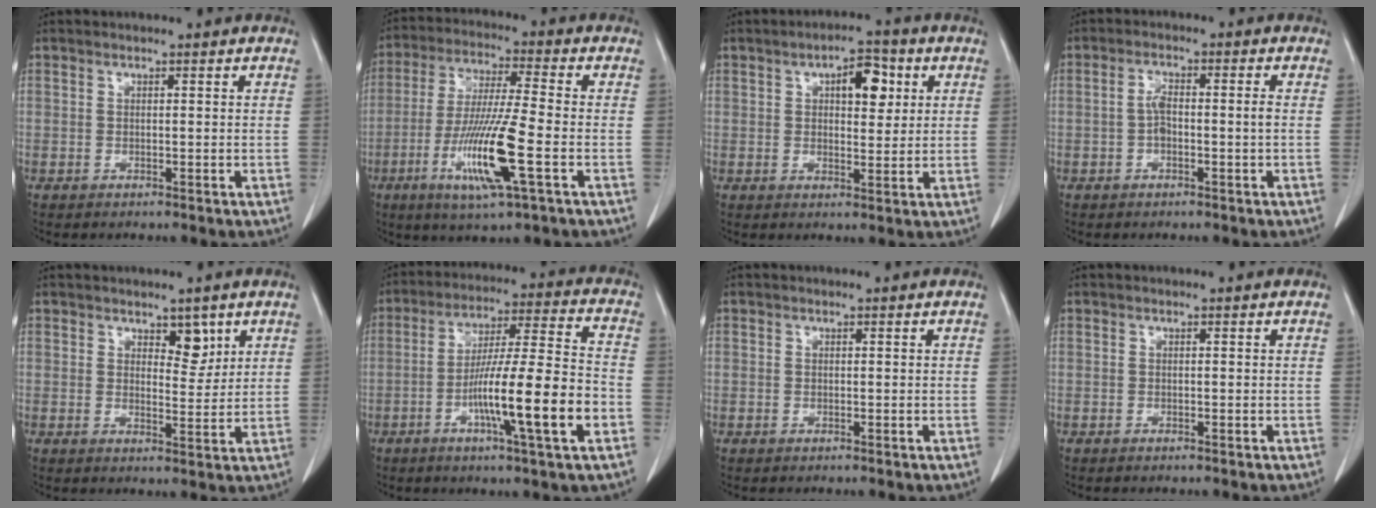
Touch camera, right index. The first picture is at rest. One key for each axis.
{"total": 13.4, "fx": -4.4, "fy": 0.2, "fz": 12.7, "tx": -0.252, "ty": -0.022, "tz": -0.085}
{"total": 6.4, "fx": 2.2, "fy": 2.8, "fz": 5.3, "tx": -0.077, "ty": 0.013, "tz": 0.033}
{"total": 3.4, "fx": -0.6, "fy": 0.6, "fz": 3.3, "tx": -0.064, "ty": 0.010, "tz": -0.011}
{"total": 3.7, "fx": 2.3, "fy": 1.8, "fz": 2.3, "tx": -0.024, "ty": -0.007, "tz": 0.037}
{"total": 15.6, "fx": -5.1, "fy": 0.2, "fz": 14.8, "tx": -0.252, "ty": -0.003, "tz": -0.087}
{"total": 0.0}
{"total": 0.0}